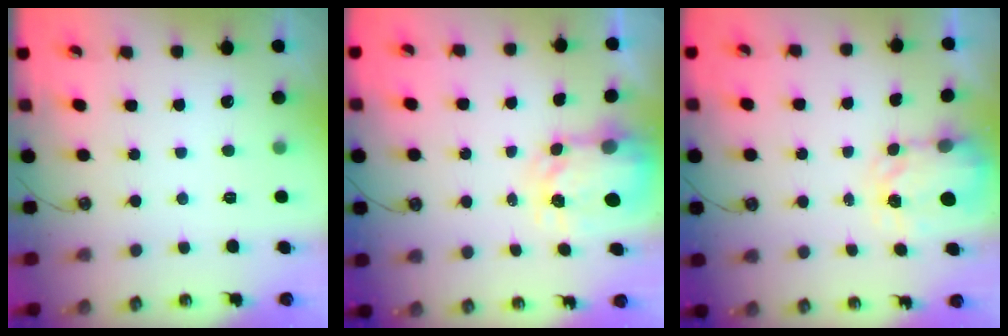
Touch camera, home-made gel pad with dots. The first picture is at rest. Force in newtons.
{"total": 4.4, "press": 4.3, "slide": 0.9}
{"total": 3.5, "press": 3.5, "slide": 0.4}